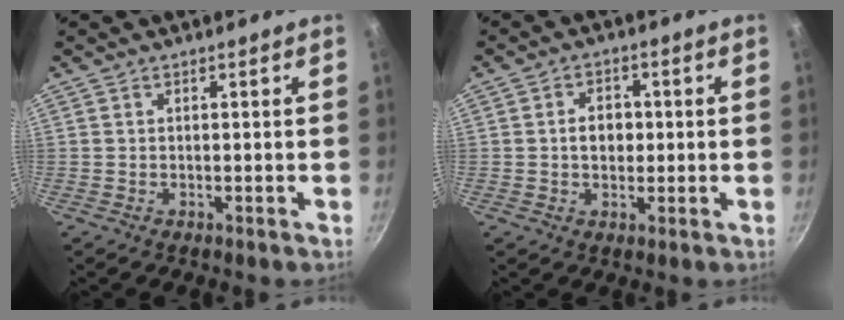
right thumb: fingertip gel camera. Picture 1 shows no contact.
{"total": 4.8, "force": [0.1, 3.8, 3.0], "torque": [-0.024, 0.009, 0.000]}